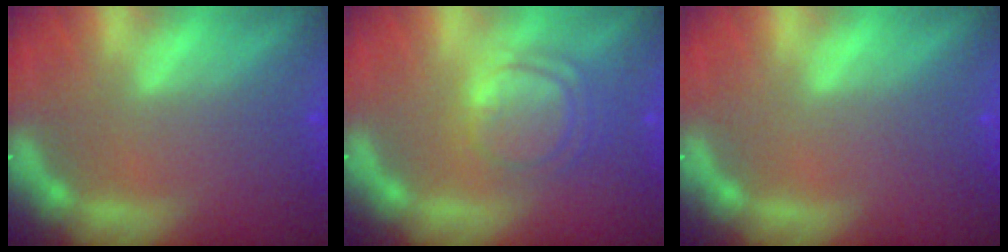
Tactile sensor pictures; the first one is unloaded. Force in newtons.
{"total": 5.1}
{"total": 0.0}